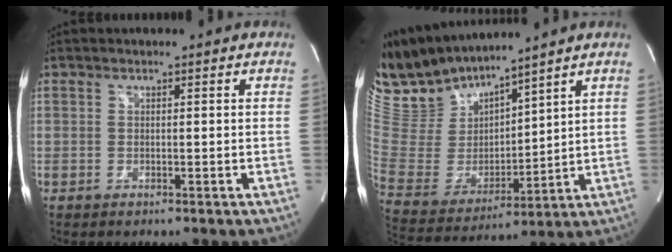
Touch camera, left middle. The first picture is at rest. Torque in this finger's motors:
{"motor_torque": [0.77, -1.16, 0.06, 0.04]}